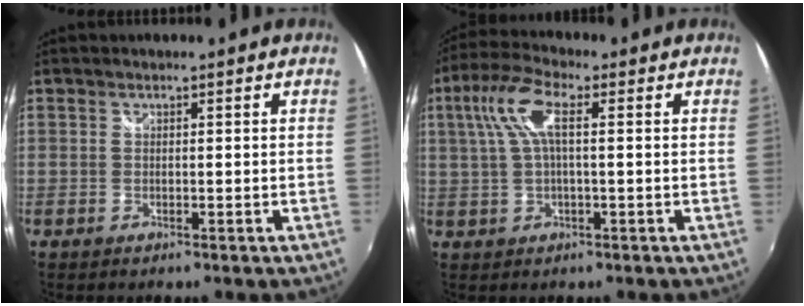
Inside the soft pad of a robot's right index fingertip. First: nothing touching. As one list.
[{"total": 8.2, "force": [1.7, 2.5, 7.6], "torque": [-0.157, 0.017, 0.034]}]